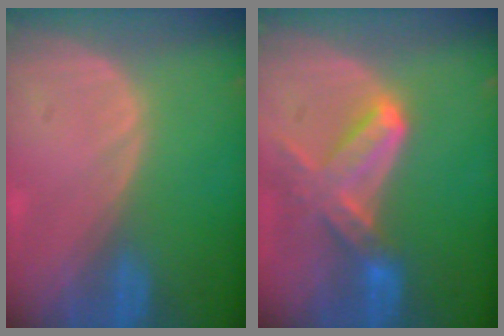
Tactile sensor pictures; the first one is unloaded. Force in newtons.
{"total": 7.2, "press": 6.7, "slide": 2.8}